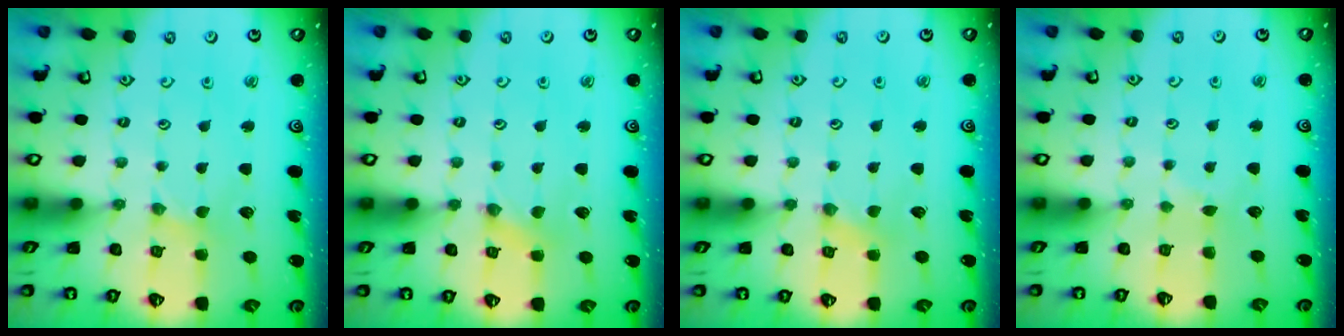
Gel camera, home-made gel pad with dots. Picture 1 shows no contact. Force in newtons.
{"total": 0.7, "press": 0.6, "slide": 0.1}
{"total": 1.8, "press": 1.8, "slide": 0.4}
{"total": 2.2, "press": 2.2, "slide": 0.3}